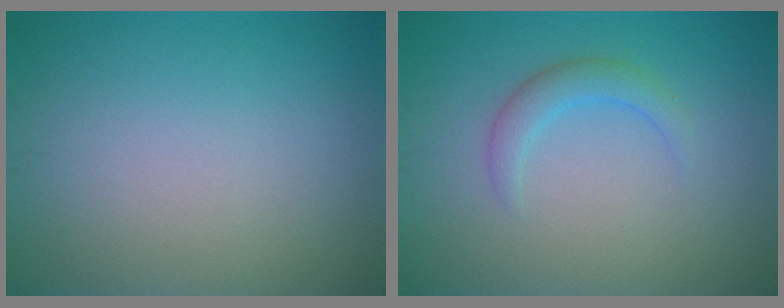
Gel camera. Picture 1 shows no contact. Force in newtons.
{"total": 2.0, "press": 2.0, "slide": 0.1}